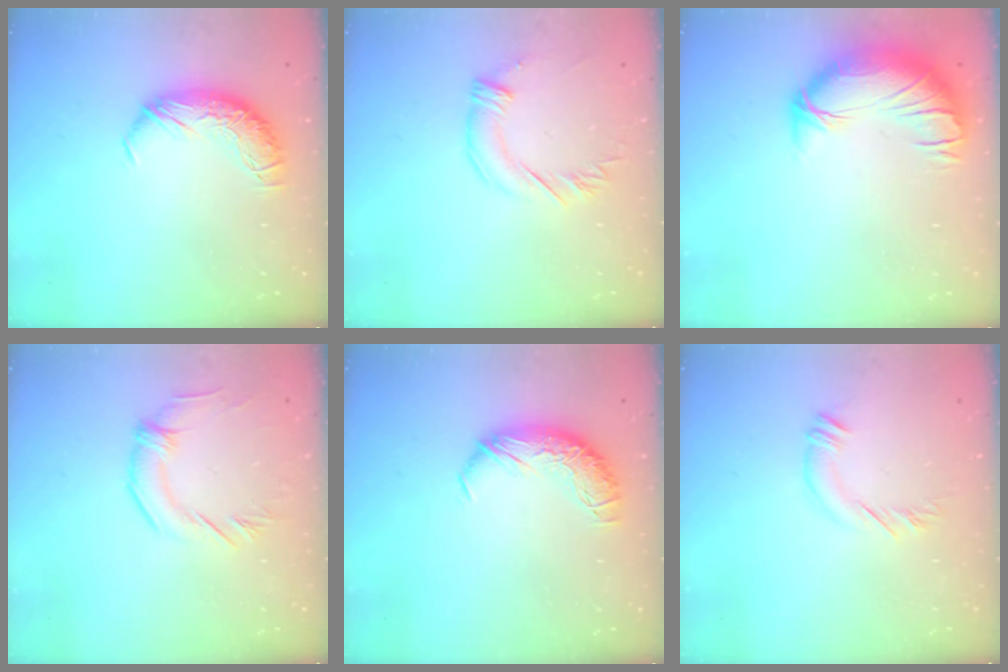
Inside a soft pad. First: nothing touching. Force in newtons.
{"total": 2.4, "press": 2.2, "slide": 1.0}
{"total": 2.5, "press": 1.2, "slide": 2.2}
{"total": 1.5, "press": 1.4, "slide": 0.4}
{"total": 0.0}
{"total": 4.2, "press": 4.2, "slide": 0.4}